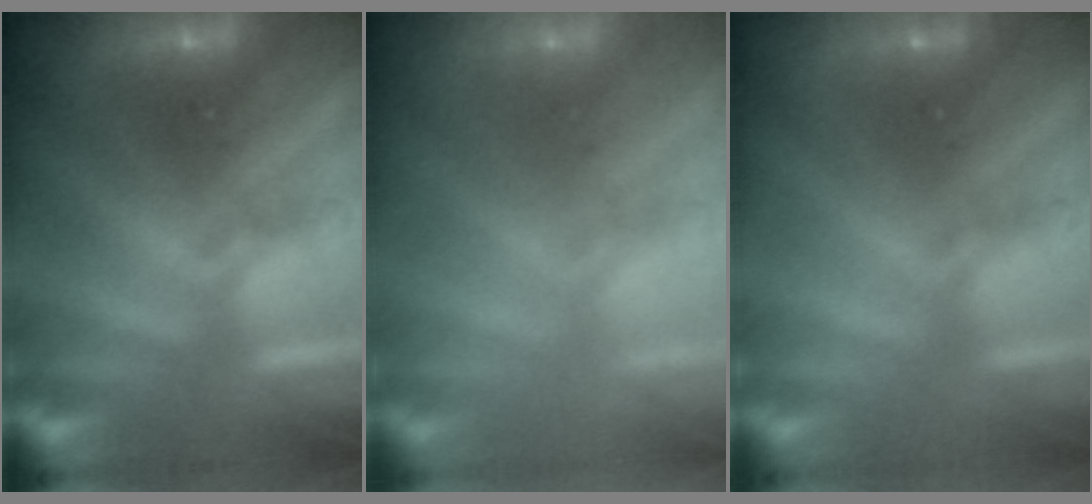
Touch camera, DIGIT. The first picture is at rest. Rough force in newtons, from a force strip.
{"total": 6.9}
{"total": 2.9}